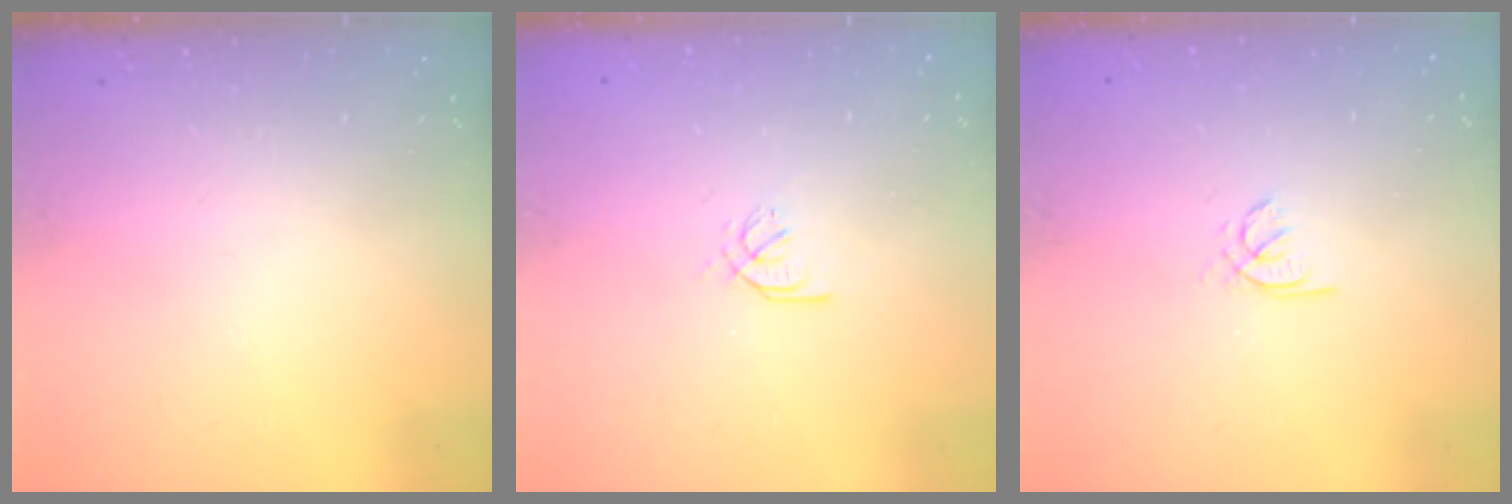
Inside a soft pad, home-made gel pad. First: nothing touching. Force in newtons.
{"total": 1.6, "press": 1.5, "slide": 0.3}
{"total": 1.7, "press": 1.6, "slide": 0.4}